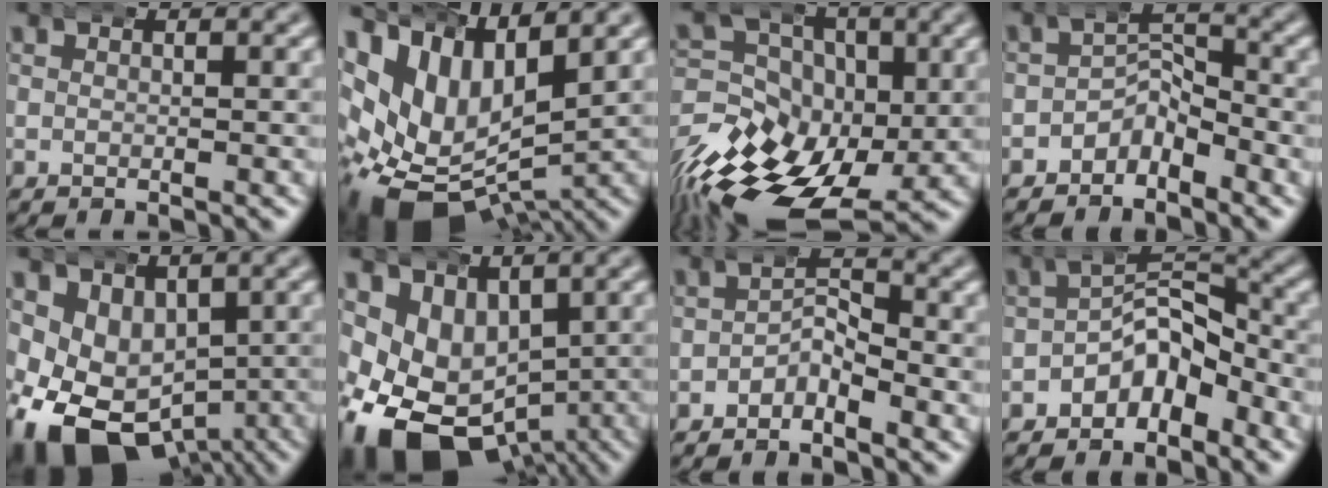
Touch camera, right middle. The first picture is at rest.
{"total": 15.5, "force": [-1.1, 11.8, 10.0], "torque": [-0.212, -0.055, -0.002]}
{"total": 11.7, "force": [-3.1, 8.6, 7.3], "torque": [-0.112, -0.041, -0.042]}
{"total": 3.5, "force": [-2.1, 2.3, 1.6], "torque": [0.003, 0.006, -0.047]}
{"total": 12.9, "force": [-3.3, 9.9, 7.6], "torque": [-0.164, -0.066, -0.032]}
{"total": 14.2, "force": [-3.8, 10.7, 8.5], "torque": [-0.179, -0.069, -0.036]}
{"total": 2.2, "force": [-1.5, 1.3, 0.9], "torque": [0.004, 0.003, -0.035]}
{"total": 5.6, "force": [-1.9, 3.6, 3.8], "torque": [-0.035, 0.005, -0.040]}